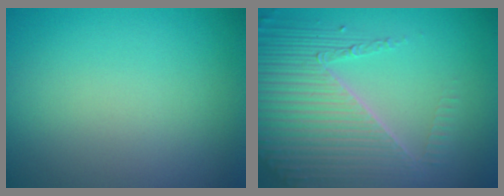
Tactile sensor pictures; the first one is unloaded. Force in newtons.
{"total": 7.8, "press": 5.4, "slide": 5.6}